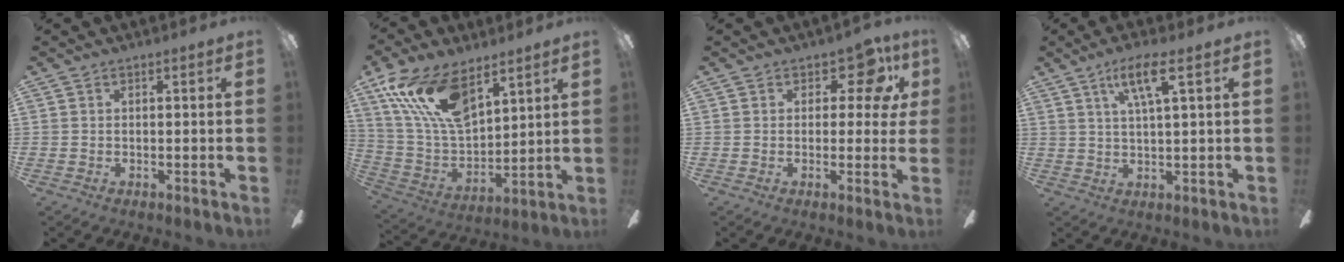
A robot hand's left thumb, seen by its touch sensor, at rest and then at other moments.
{"total": 18.8, "force": [11.6, 9.0, 11.8], "torque": [-0.256, -0.050, 0.209]}
{"total": 7.8, "force": [3.8, 4.6, 5.0], "torque": [-0.060, -0.018, 0.064]}
{"total": 7.5, "force": [3.8, 1.3, 6.3], "torque": [-0.114, -0.004, 0.059]}